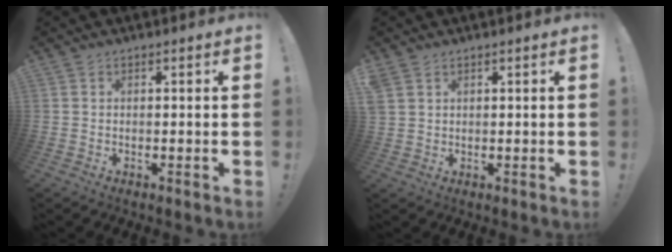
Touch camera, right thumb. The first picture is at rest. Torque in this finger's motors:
{"motor_torque": [-0.03, 0.03, 0.23, -0.18, 0.00]}